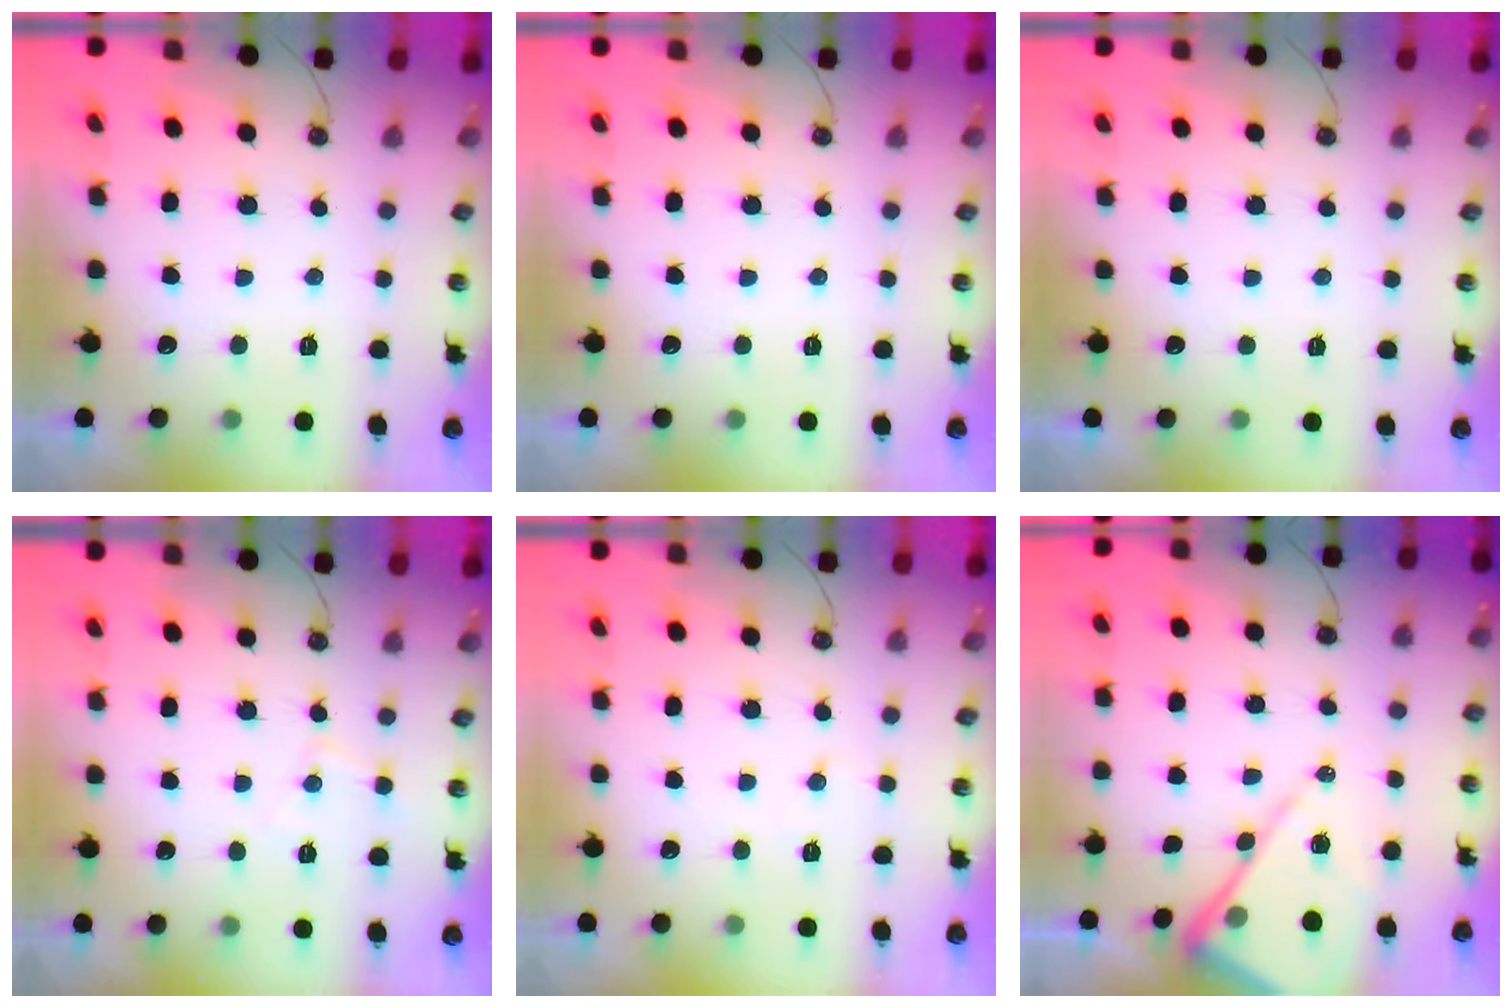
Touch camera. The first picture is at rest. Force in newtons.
{"total": 0.0}
{"total": 2.7, "press": 2.7, "slide": 0.4}
{"total": 6.0, "press": 6.0, "slide": 0.6}
{"total": 4.7, "press": 4.7, "slide": 0.8}
{"total": 11.6, "press": 11.5, "slide": 1.5}